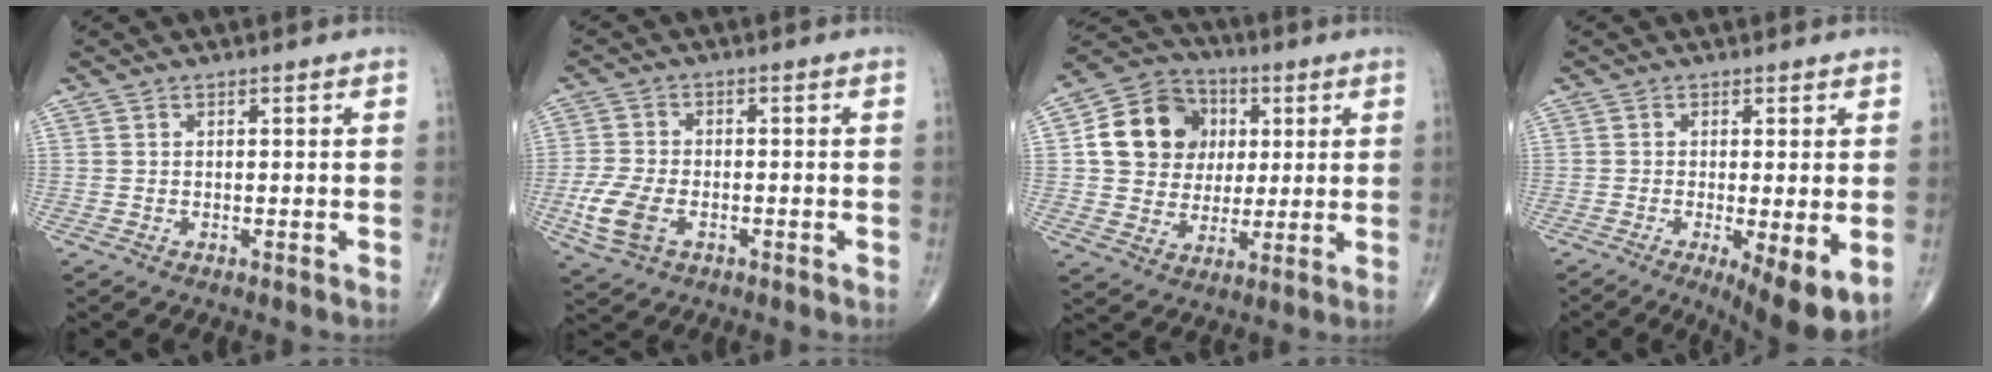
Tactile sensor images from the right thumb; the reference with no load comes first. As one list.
[{"total": 7.7, "force": [-2.6, 4.7, 5.6], "torque": [-0.126, 0.006, -0.047]}, {"total": 14.9, "force": [3.0, 12.9, 7.0], "torque": [-0.090, 0.007, 0.052]}, {"total": 9.3, "force": [-2.3, 2.3, 8.7], "torque": [-0.131, -0.026, -0.034]}]